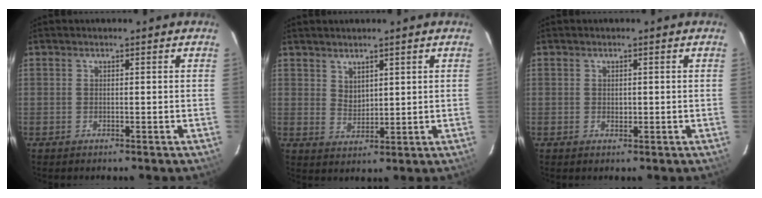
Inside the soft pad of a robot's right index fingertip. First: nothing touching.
{"total": 3.4, "force": [2.6, 1.7, 1.3], "torque": [-0.018, 0.001, 0.051]}
{"total": 0.9, "force": [0.1, 0.7, 0.5], "torque": [-0.006, 0.002, 0.002]}